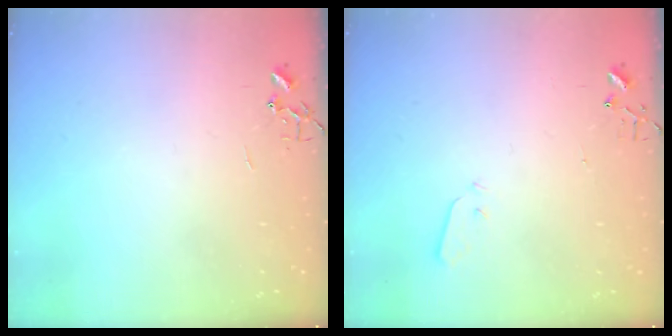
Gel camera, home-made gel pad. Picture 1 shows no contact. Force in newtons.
{"total": 2.9, "press": 2.8, "slide": 0.8}